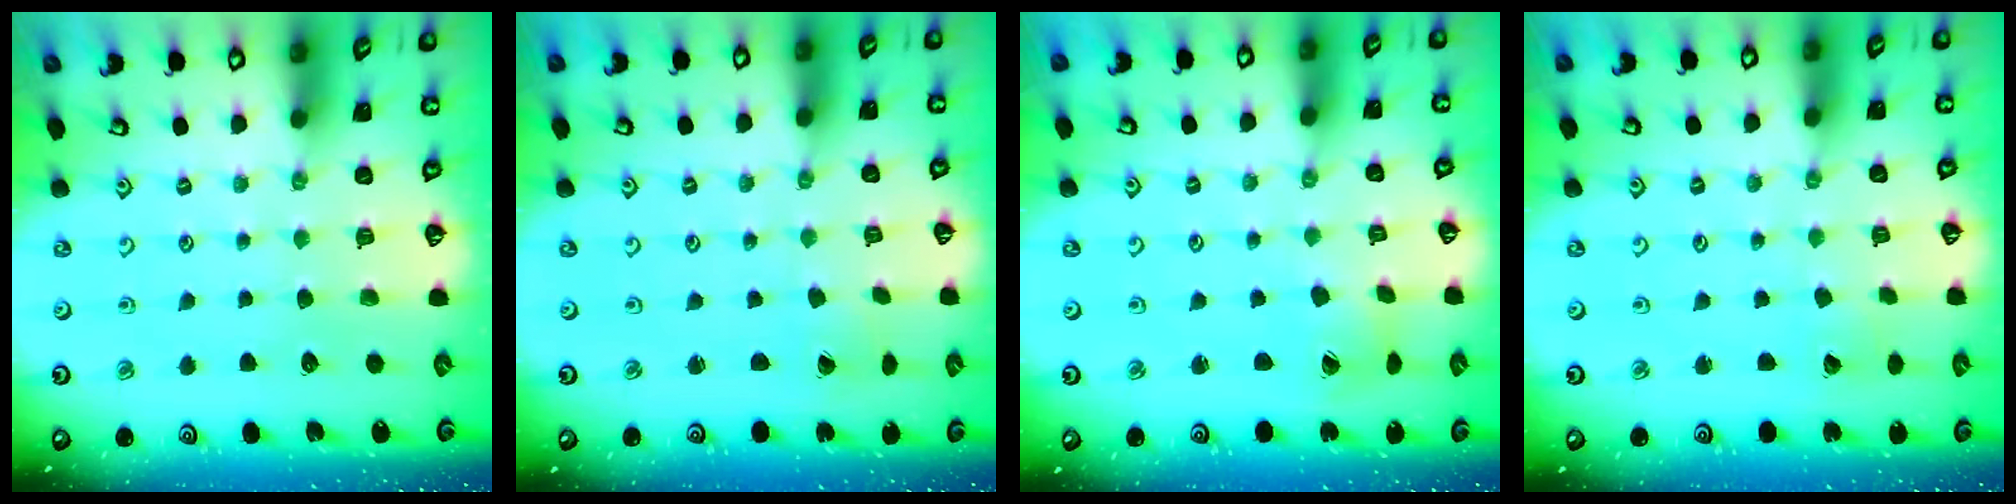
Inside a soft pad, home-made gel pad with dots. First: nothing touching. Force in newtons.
{"total": 0.9, "press": 0.7, "slide": 0.5}
{"total": 3.0, "press": 2.9, "slide": 0.5}
{"total": 2.4, "press": 2.4, "slide": 0.2}